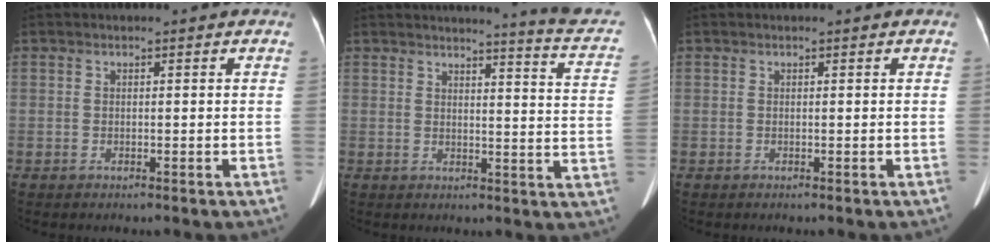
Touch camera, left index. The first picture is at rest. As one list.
[{"total": 11.0, "force": [10.2, -0.4, 4.0], "torque": [-0.042, -0.063, 0.090]}, {"total": 0.0}]